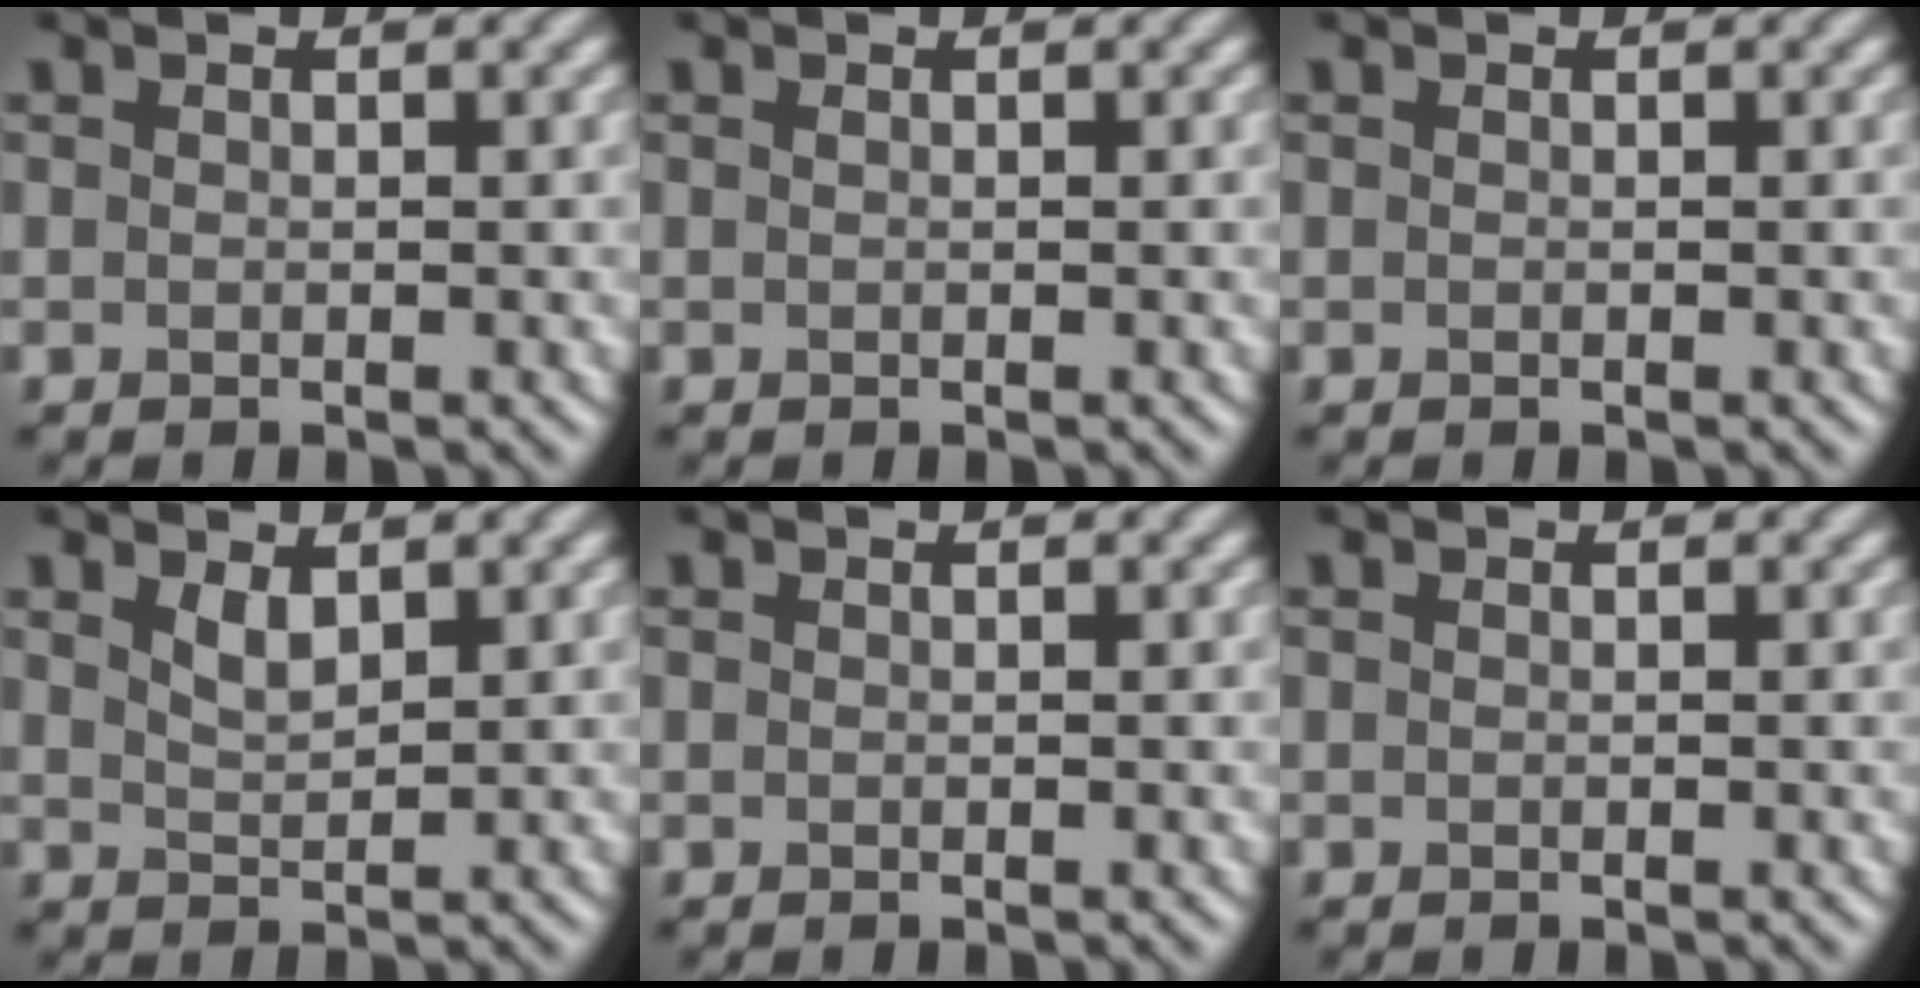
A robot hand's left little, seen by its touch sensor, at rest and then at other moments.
{"total": 0.0}
{"total": 0.0}
{"total": 1.7, "force": [1.2, 0.6, 1.1], "torque": [-0.025, -0.003, 0.026]}
{"total": 0.0}
{"total": 0.0}